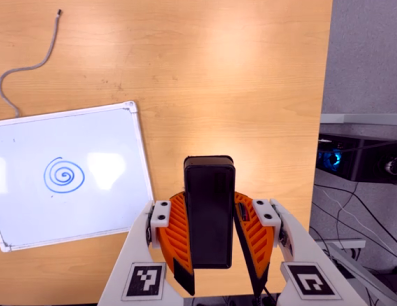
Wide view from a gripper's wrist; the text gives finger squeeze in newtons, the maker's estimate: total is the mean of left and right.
{"total": 8.6, "left": 7.5, "right": 9.7}